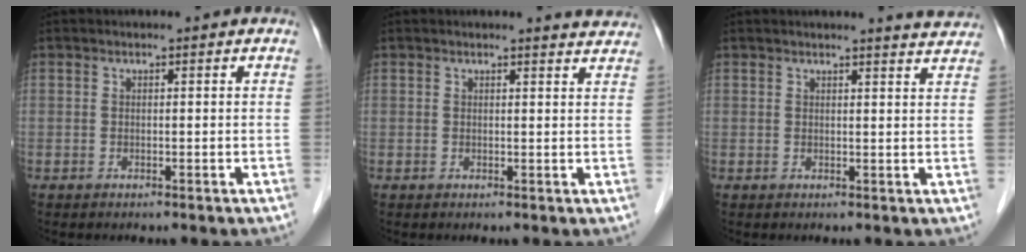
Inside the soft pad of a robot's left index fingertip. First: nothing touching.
{"total": 3.4, "force": [3.4, 0.1, 0.3], "torque": [-0.007, -0.013, 0.020]}
{"total": 4.5, "force": [4.4, -0.3, 0.8], "torque": [-0.015, -0.012, 0.035]}